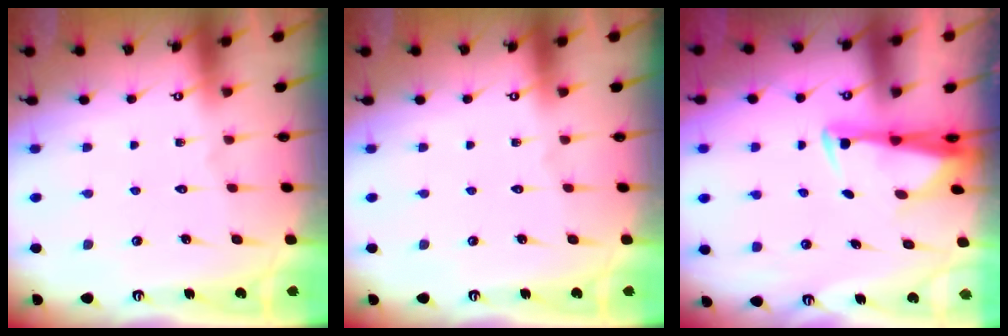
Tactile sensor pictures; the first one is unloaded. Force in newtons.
{"total": 0.0}
{"total": 2.8, "press": 2.6, "slide": 1.0}